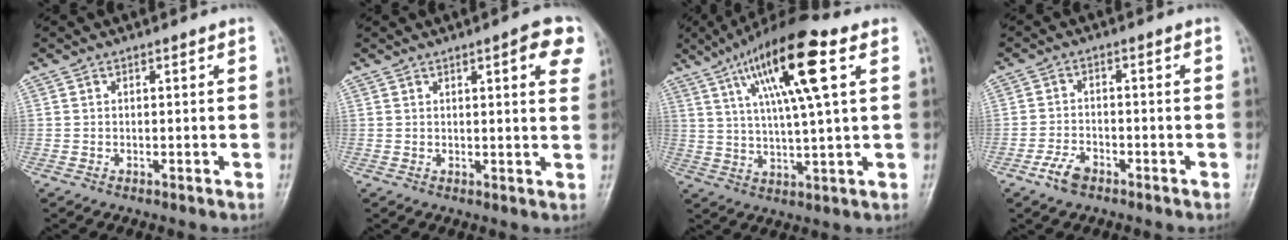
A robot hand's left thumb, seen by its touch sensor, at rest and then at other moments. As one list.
[{"total": 6.7, "force": [3.1, 1.7, 5.7], "torque": [-0.052, -0.007, 0.031]}, {"total": 16.5, "force": [6.6, 3.0, 14.8], "torque": [-0.263, 0.000, 0.112]}, {"total": 4.1, "force": [-2.7, 2.2, 2.2], "torque": [-0.043, 0.014, -0.050]}]